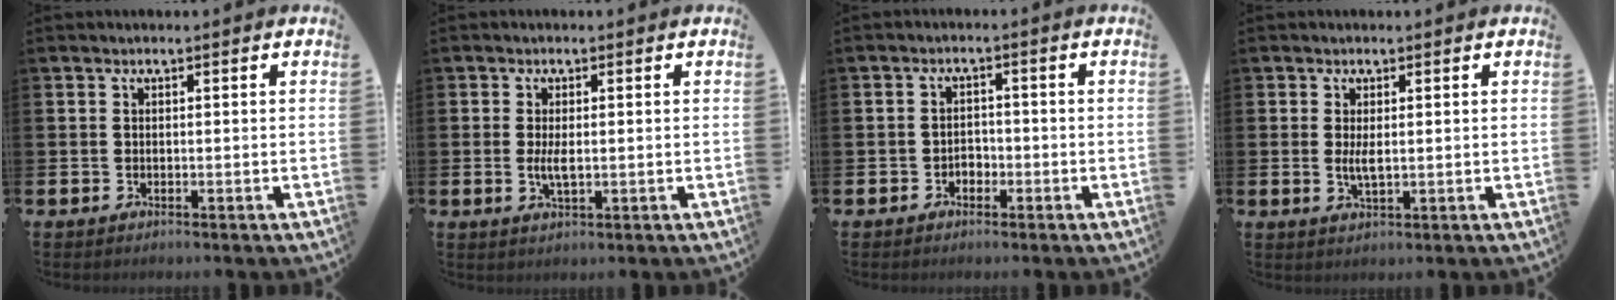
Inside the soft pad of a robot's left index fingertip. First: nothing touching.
{"total": 2.5, "force": [0.1, 0.9, 2.4], "torque": [-0.043, 0.000, -0.001]}
{"total": 1.7, "force": [-1.1, 1.3, 0.4], "torque": [-0.009, 0.003, -0.026]}
{"total": 2.2, "force": [0.3, 0.7, 2.1], "torque": [-0.038, -0.001, 0.004]}